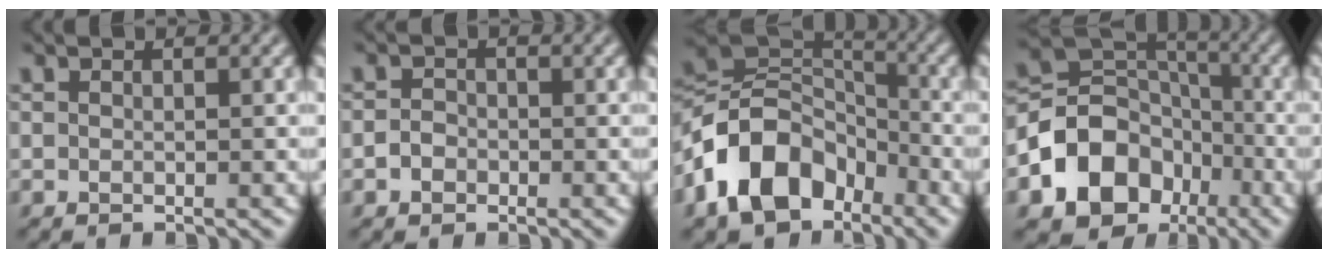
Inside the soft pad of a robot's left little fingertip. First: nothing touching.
{"total": 1.4, "force": [-0.6, 1.2, 0.5], "torque": [-0.001, 0.000, -0.018]}
{"total": 10.5, "force": [-5.3, 6.8, 6.0], "torque": [-0.110, 0.012, -0.115]}
{"total": 9.6, "force": [-3.9, 7.5, 4.6], "torque": [-0.074, 0.001, -0.077]}